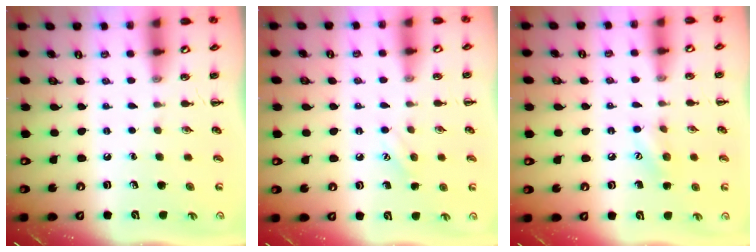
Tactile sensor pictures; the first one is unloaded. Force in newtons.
{"total": 6.9, "press": 6.7, "slide": 1.8}
{"total": 7.9, "press": 7.7, "slide": 1.6}